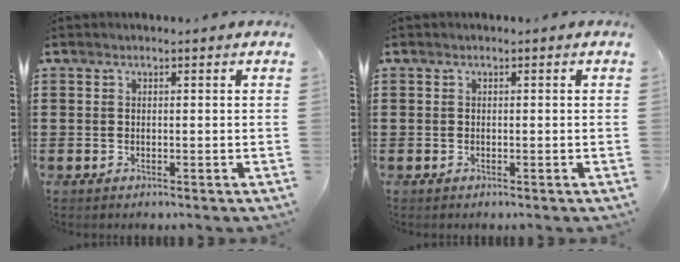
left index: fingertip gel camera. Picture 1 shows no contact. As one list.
[{"total": 0.0}]